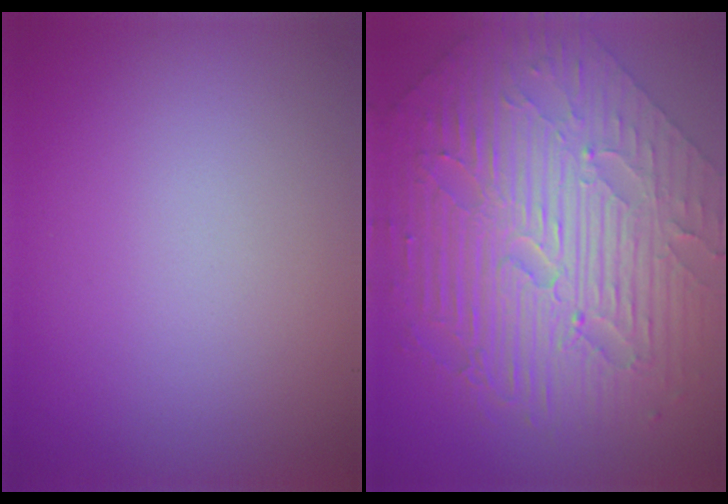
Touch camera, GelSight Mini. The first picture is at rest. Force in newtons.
{"total": 11.2, "press": 7.3, "slide": 8.4}